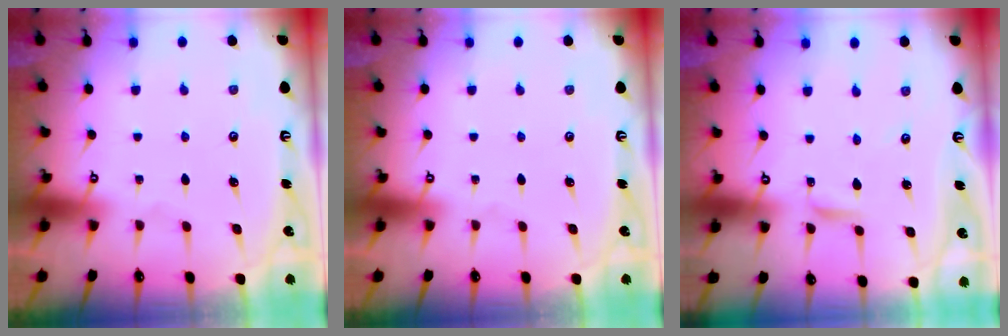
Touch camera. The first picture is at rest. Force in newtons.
{"total": 0.0}
{"total": 1.7, "press": 1.7, "slide": 0.1}